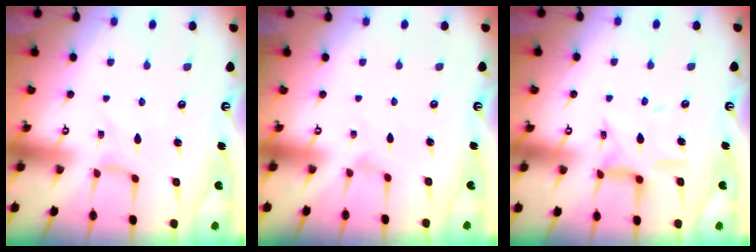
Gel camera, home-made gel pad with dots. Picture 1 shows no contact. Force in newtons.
{"total": 0.0}
{"total": 11.2, "press": 11.2, "slide": 0.7}